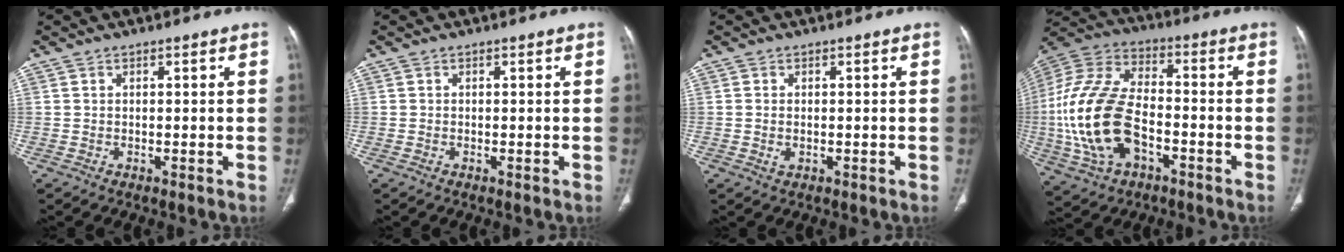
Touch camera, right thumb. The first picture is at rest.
{"total": 0.0}
{"total": 1.5, "force": [-0.2, 0.9, 1.1], "torque": [-0.027, 0.002, -0.002]}
{"total": 21.2, "force": [-4.9, 12.5, 16.4], "torque": [-0.350, 0.021, -0.089]}